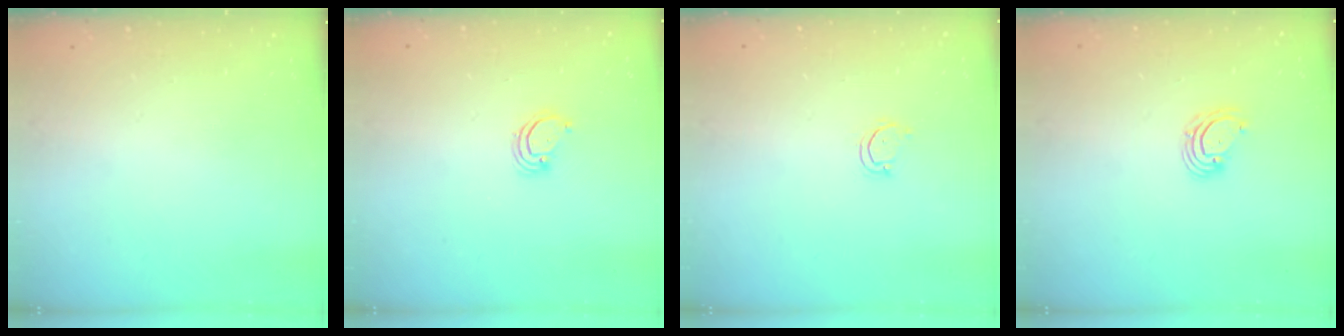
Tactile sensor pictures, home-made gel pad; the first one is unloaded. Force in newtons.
{"total": 3.2, "press": 3.2, "slide": 0.2}
{"total": 2.9, "press": 2.9, "slide": 0.3}
{"total": 4.5, "press": 4.5, "slide": 0.5}